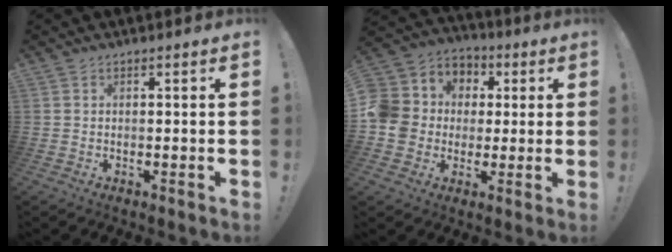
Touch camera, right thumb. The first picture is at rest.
{"total": 12.0, "force": [-0.7, 11.2, 4.2], "torque": [-0.081, 0.007, -0.004]}